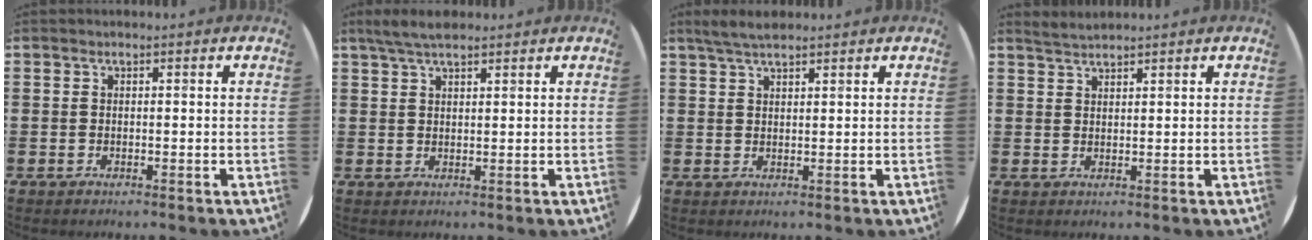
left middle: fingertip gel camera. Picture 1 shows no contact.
{"total": 3.5, "force": [2.8, 0.9, 1.9], "torque": [-0.042, 0.003, 0.052]}
{"total": 3.0, "force": [2.5, 0.6, 1.4], "torque": [-0.031, 0.005, 0.047]}
{"total": 1.8, "force": [1.8, 0.1, 0.2], "torque": [-0.007, 0.005, 0.034]}